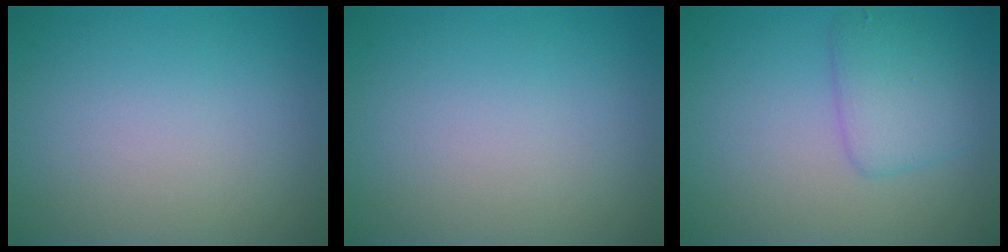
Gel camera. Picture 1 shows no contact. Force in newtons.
{"total": 0.0}
{"total": 3.0, "press": 3.0, "slide": 0.2}